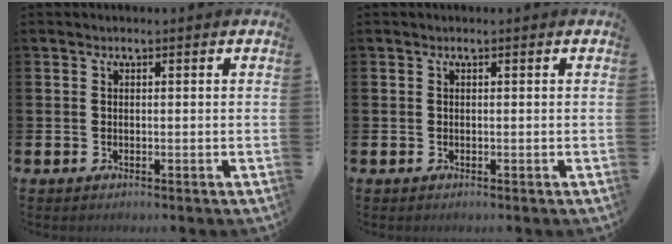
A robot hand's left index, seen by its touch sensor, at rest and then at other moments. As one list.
[{"total": 0.0}]